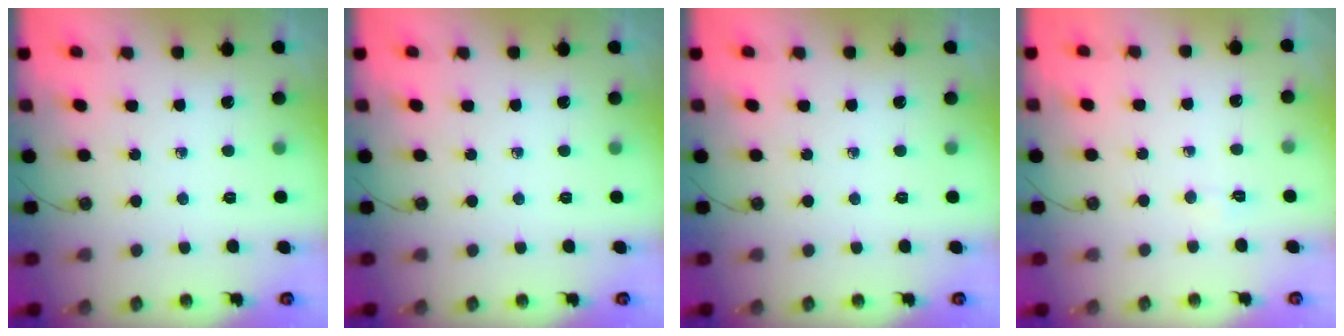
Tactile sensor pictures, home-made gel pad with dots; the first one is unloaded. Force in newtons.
{"total": 0.0}
{"total": 0.0}
{"total": 2.9, "press": 2.6, "slide": 1.4}